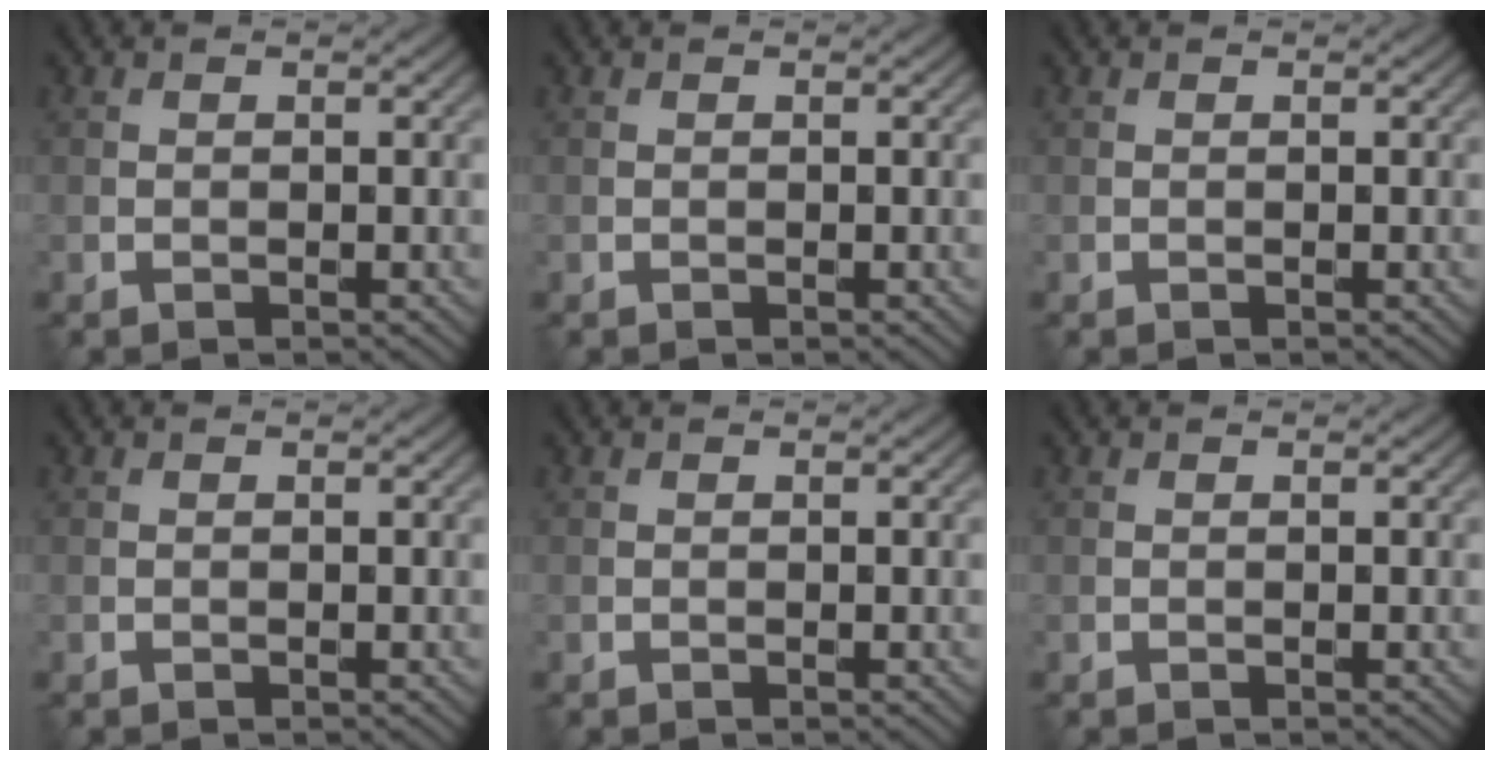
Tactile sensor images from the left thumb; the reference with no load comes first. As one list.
[{"total": 0.0}, {"total": 0.0}, {"total": 0.0}, {"total": 0.0}, {"total": 0.0}]